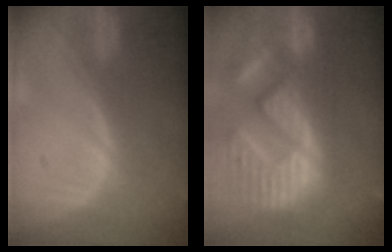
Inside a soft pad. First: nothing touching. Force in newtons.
{"total": 14.7, "press": 12.3, "slide": 8.1}